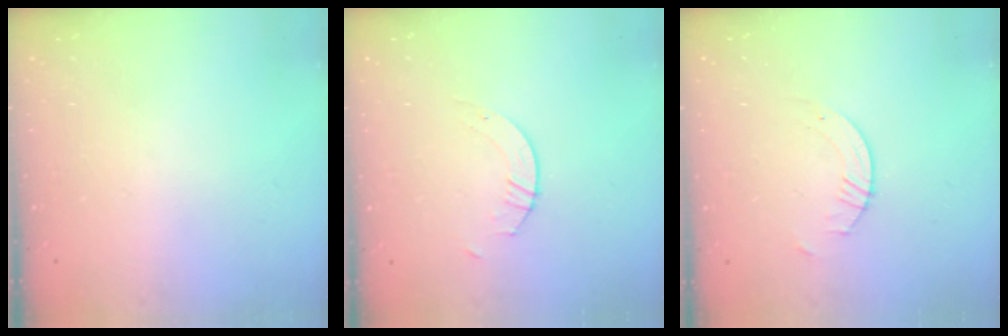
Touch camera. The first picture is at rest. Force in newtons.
{"total": 2.6, "press": 2.6, "slide": 0.2}
{"total": 0.8, "press": 0.8, "slide": 0.2}